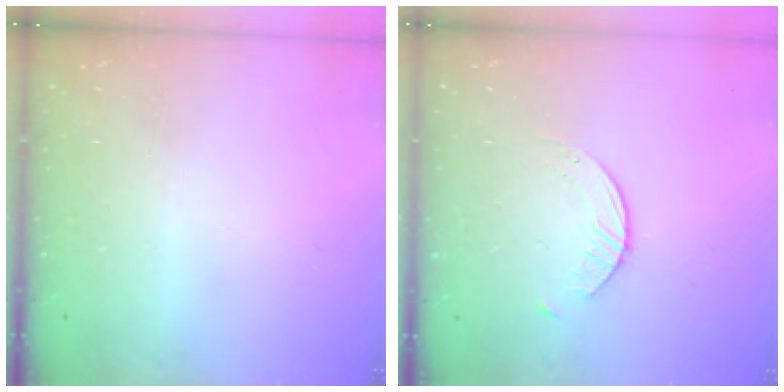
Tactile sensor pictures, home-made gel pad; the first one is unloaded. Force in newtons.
{"total": 1.6, "press": 1.6, "slide": 0.3}